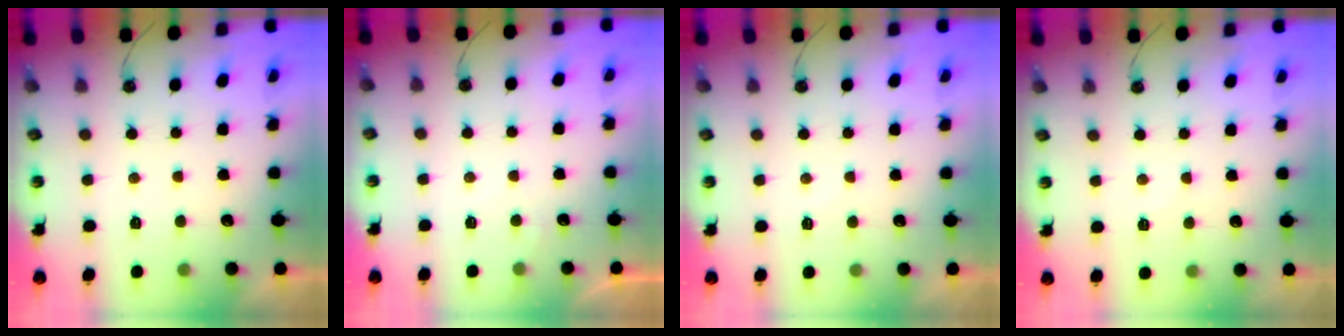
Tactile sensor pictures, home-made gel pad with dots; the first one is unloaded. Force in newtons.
{"total": 2.3, "press": 2.2, "slide": 0.3}
{"total": 3.6, "press": 3.6, "slide": 0.3}
{"total": 3.7, "press": 3.6, "slide": 0.6}